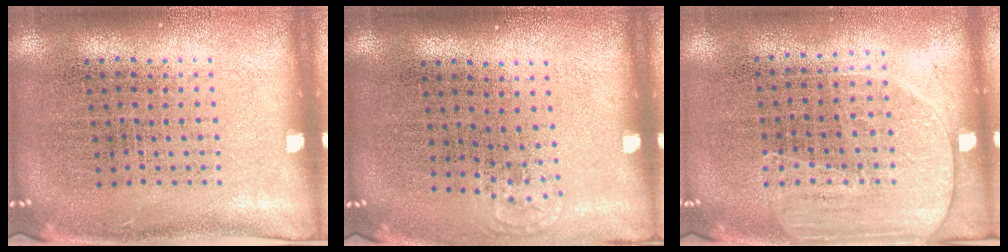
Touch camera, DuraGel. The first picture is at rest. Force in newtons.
{"total": 0.6, "press": 0.5, "slide": 0.3}
{"total": 1.6, "press": 1.4, "slide": 0.8}